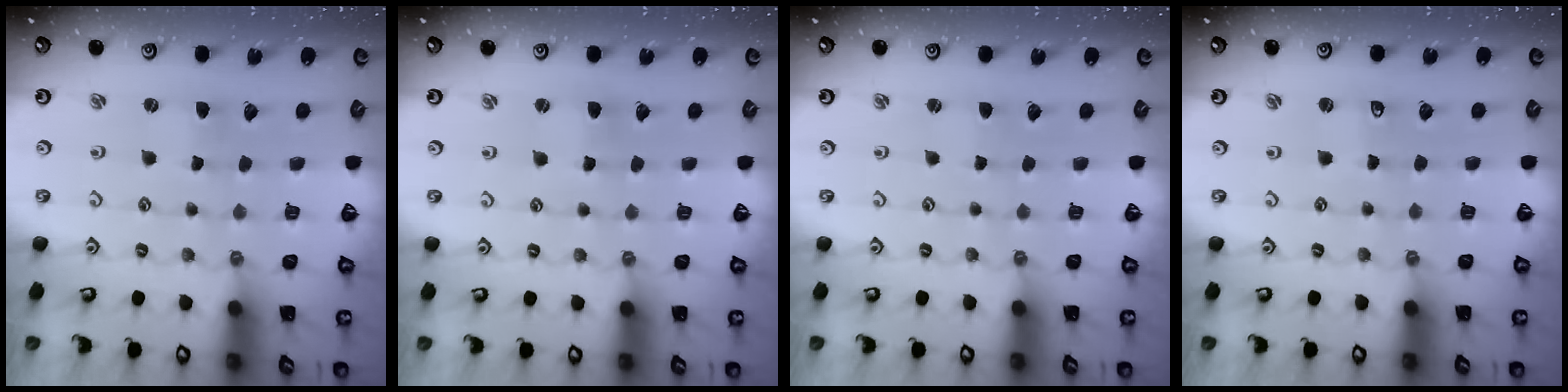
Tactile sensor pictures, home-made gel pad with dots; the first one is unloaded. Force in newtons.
{"total": 1.5, "press": 1.4, "slide": 0.3}
{"total": 0.8, "press": 0.8, "slide": 0.1}
{"total": 1.4, "press": 1.4, "slide": 0.0}